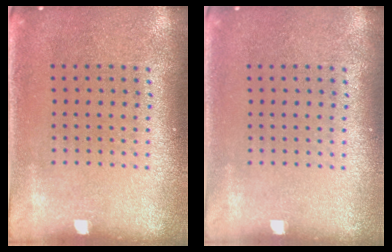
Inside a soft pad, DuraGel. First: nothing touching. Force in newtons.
{"total": 0.0}